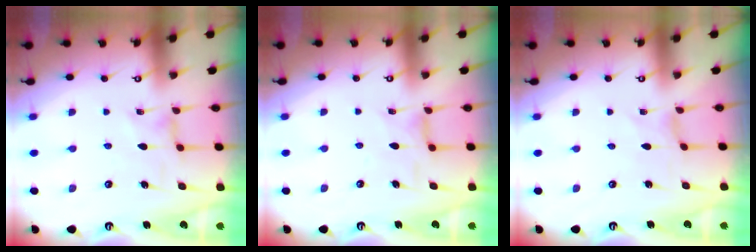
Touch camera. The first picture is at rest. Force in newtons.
{"total": 2.7, "press": 2.6, "slide": 0.5}
{"total": 0.0}